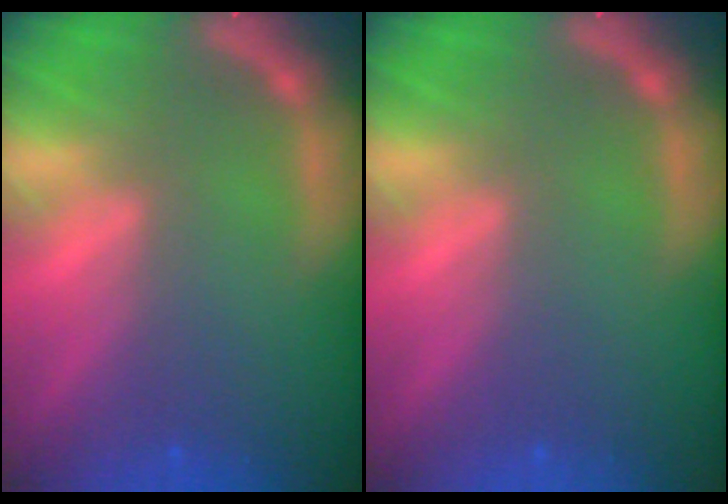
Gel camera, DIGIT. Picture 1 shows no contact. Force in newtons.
{"total": 0.0}